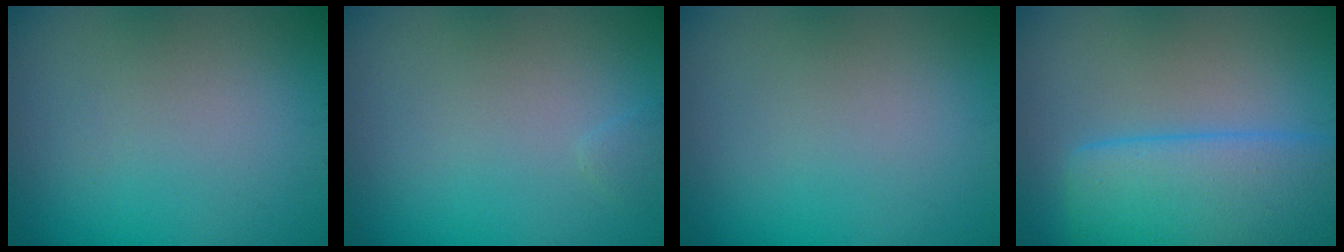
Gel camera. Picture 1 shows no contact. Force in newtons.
{"total": 0.6, "press": 0.6, "slide": 0.1}
{"total": 0.0}
{"total": 7.9, "press": 7.8, "slide": 0.5}